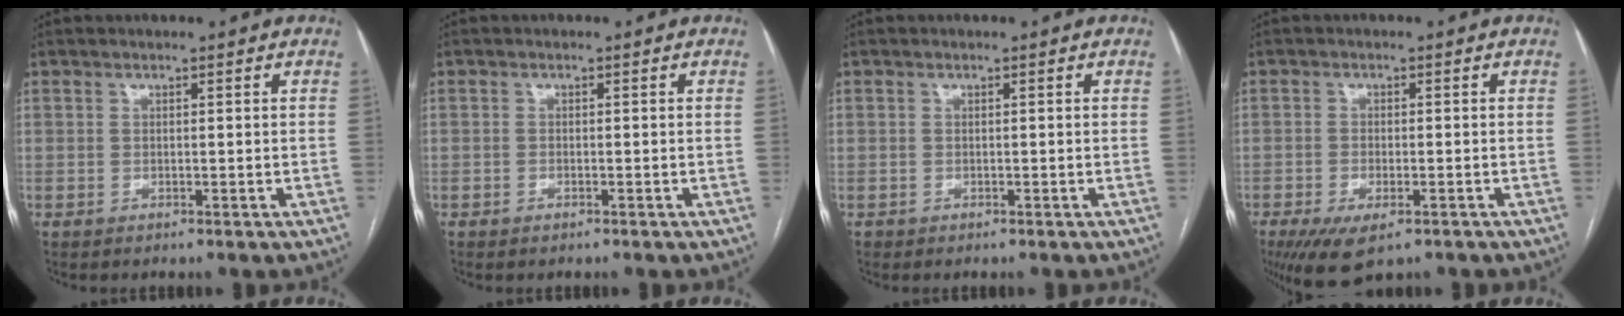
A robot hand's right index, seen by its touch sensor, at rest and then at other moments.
{"total": 0.6, "force": [-0.5, 0.2, 0.4], "torque": [-0.010, -0.001, -0.006]}
{"total": 0.5, "force": [-0.3, 0.4, 0.0], "torque": [0.000, 0.005, -0.006]}
{"total": 7.3, "force": [-4.6, 2.7, 5.0], "torque": [-0.083, -0.015, -0.072]}